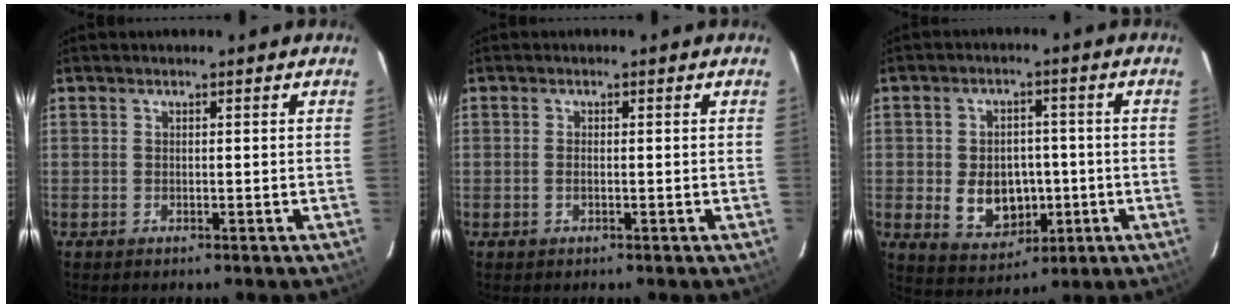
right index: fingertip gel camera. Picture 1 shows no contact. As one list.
[{"total": 1.1, "force": [-0.4, 0.5, 0.9], "torque": [-0.019, 0.001, -0.007]}, {"total": 9.6, "force": [-1.7, 7.2, 6.1], "torque": [-0.129, 0.002, -0.009]}]